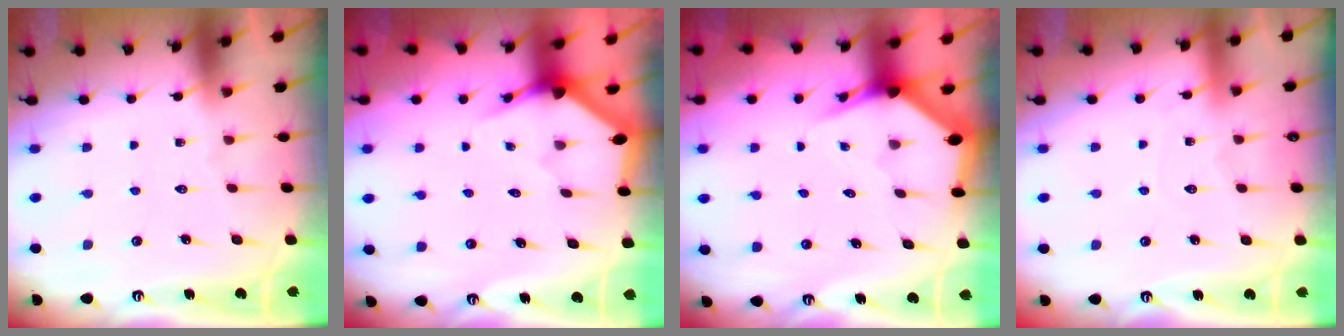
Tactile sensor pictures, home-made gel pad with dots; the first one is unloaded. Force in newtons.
{"total": 3.5, "press": 3.5, "slide": 0.1}
{"total": 3.0, "press": 2.9, "slide": 0.5}
{"total": 2.7, "press": 2.7, "slide": 0.2}